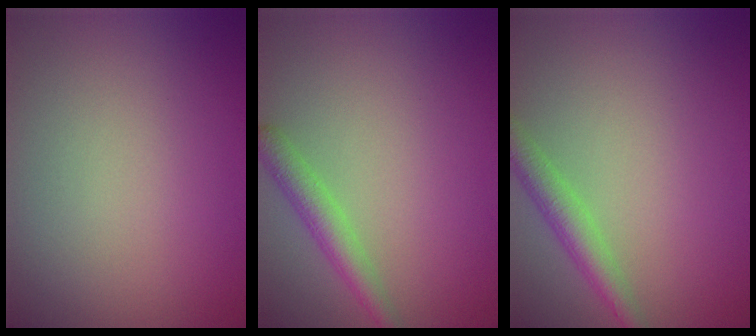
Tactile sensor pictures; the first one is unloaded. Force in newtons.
{"total": 2.4, "press": 2.4, "slide": 0.1}
{"total": 2.6, "press": 2.6, "slide": 0.1}